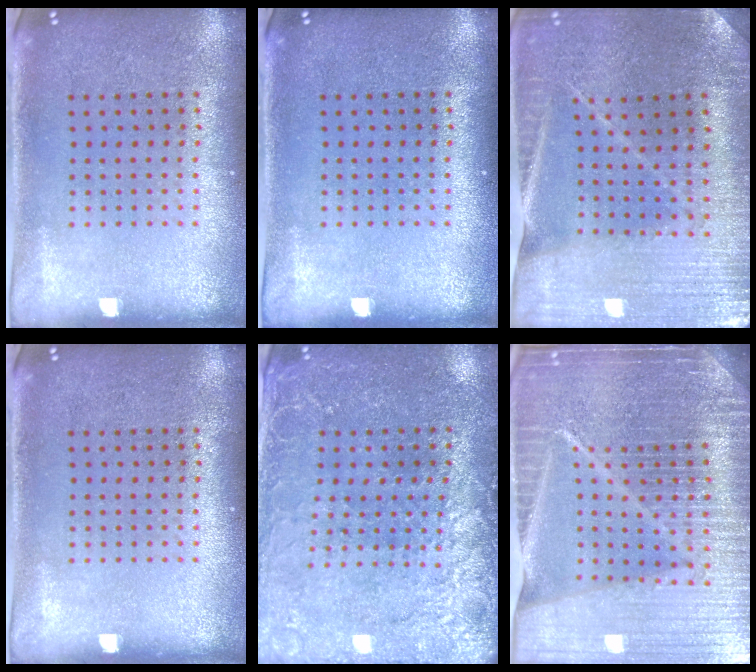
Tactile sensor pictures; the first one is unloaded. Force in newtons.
{"total": 0.0}
{"total": 1.7, "press": 1.7, "slide": 0.1}
{"total": 0.0}
{"total": 2.7, "press": 2.7, "slide": 0.5}
{"total": 6.9, "press": 5.9, "slide": 3.5}